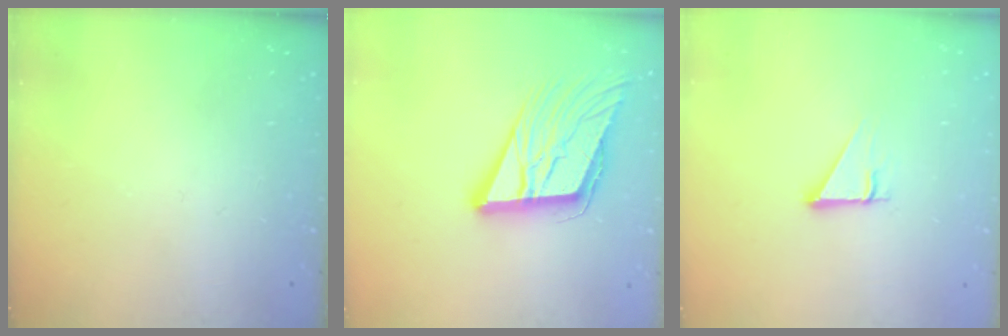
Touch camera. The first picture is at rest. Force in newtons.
{"total": 15.0, "press": 14.6, "slide": 3.5}
{"total": 3.3, "press": 3.3, "slide": 0.2}